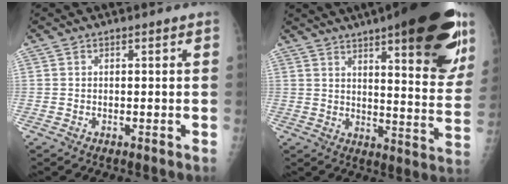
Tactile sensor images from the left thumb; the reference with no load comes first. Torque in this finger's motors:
{"motor_torque": [3.72, 1.28, 1.98, -0.79, 0.23]}